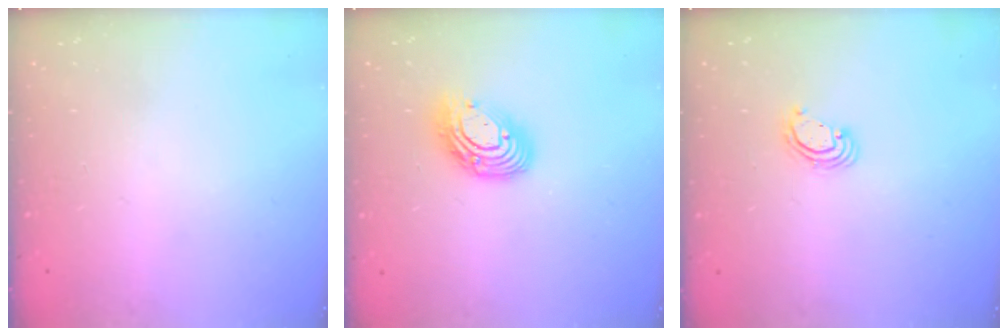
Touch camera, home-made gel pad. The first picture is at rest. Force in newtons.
{"total": 12.0, "press": 11.9, "slide": 1.0}
{"total": 2.8, "press": 2.8, "slide": 0.2}